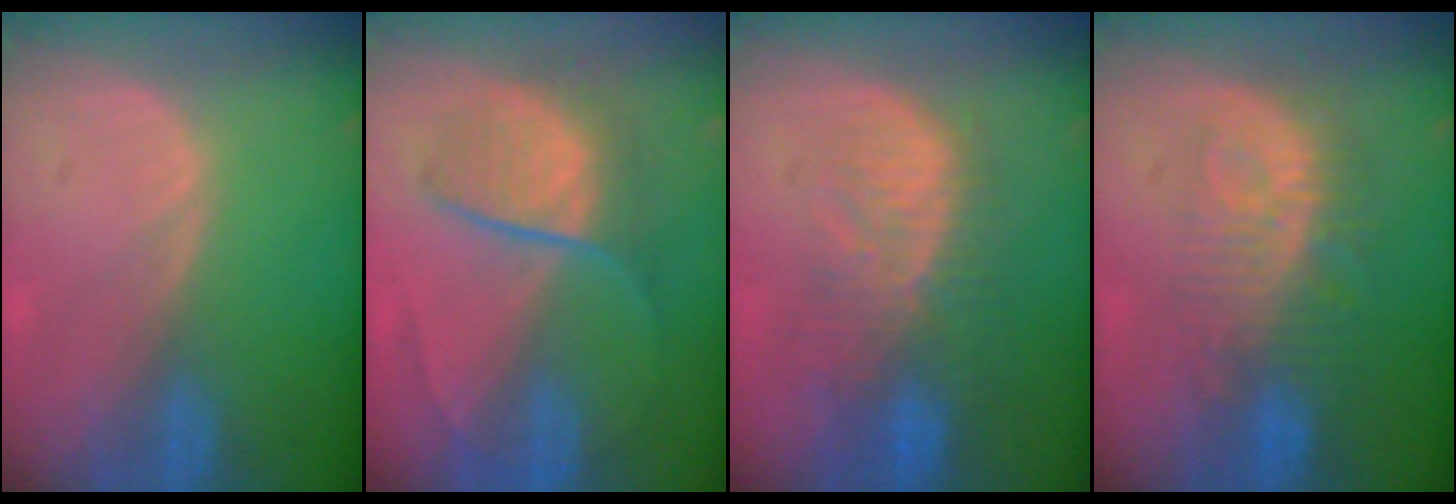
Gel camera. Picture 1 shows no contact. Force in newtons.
{"total": 7.0, "press": 6.9, "slide": 1.5}
{"total": 10.1, "press": 8.8, "slide": 5.0}
{"total": 9.7, "press": 8.7, "slide": 4.1}